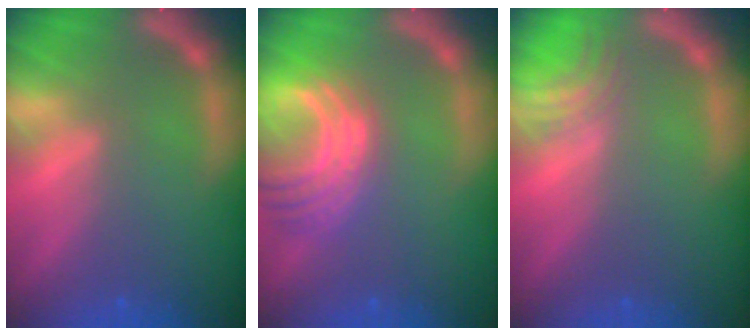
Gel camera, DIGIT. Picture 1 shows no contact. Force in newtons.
{"total": 8.5}
{"total": 3.0}